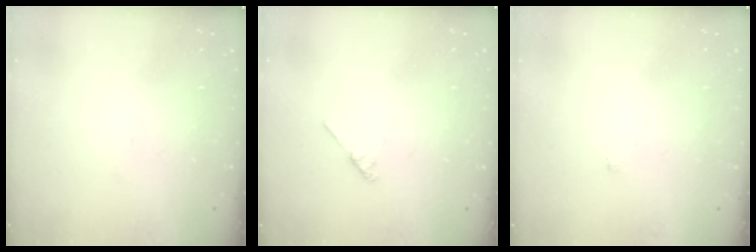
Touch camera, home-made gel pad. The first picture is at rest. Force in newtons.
{"total": 2.1, "press": 2.1, "slide": 0.4}
{"total": 0.9, "press": 0.9, "slide": 0.2}